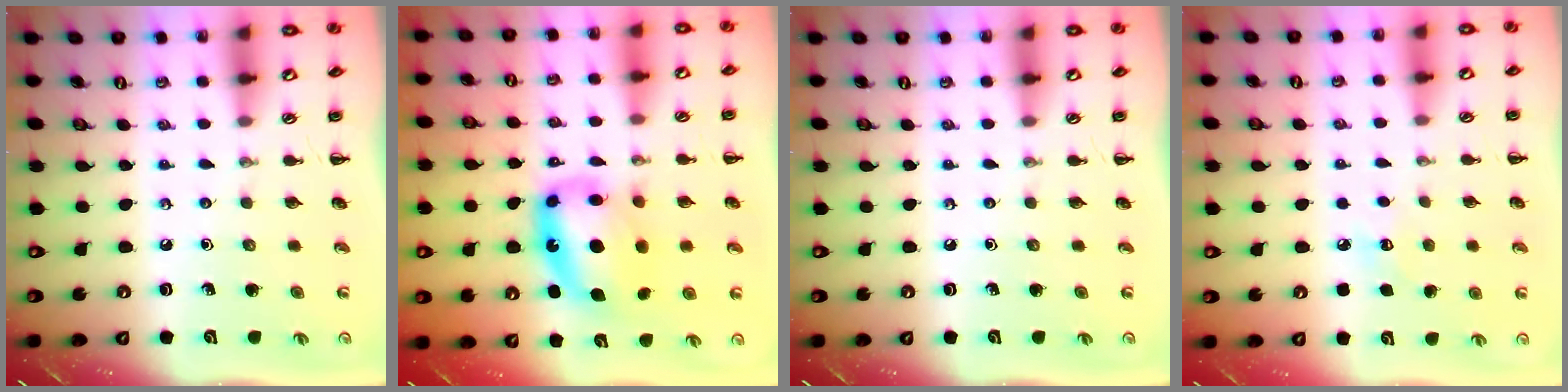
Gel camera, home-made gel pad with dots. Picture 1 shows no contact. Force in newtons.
{"total": 12.2, "press": 11.8, "slide": 3.1}
{"total": 0.0}
{"total": 5.5, "press": 5.3, "slide": 1.3}